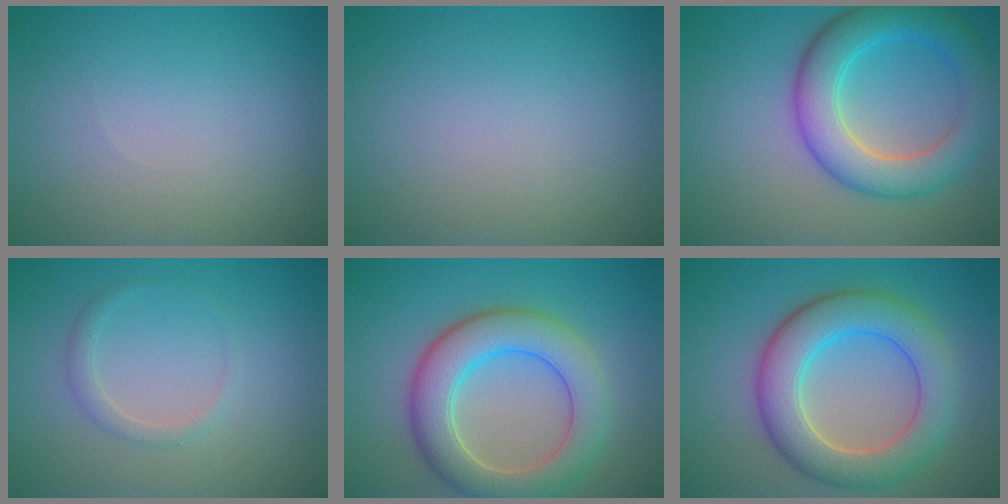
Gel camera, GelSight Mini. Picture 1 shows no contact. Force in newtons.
{"total": 0.0}
{"total": 6.7, "press": 6.7, "slide": 0.3}
{"total": 1.3, "press": 1.3, "slide": 0.1}
{"total": 7.1, "press": 7.1, "slide": 0.6}
{"total": 7.5, "press": 7.5, "slide": 0.2}